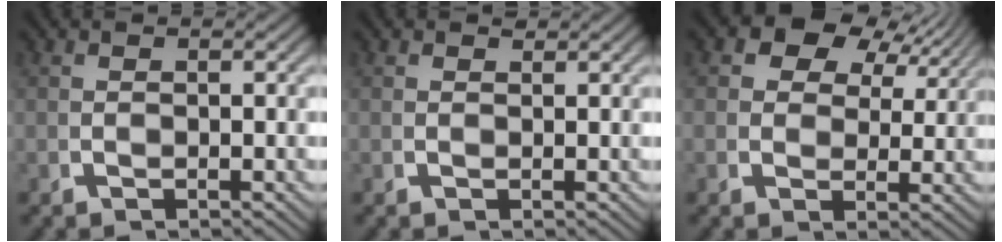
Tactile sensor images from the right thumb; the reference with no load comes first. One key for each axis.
{"total": 0.7, "fx": 0.6, "fy": 0.3, "fz": 0.1, "tx": 0.001, "ty": -0.001, "tz": 0.010}
{"total": 6.2, "fx": 3.2, "fy": 3.8, "fz": 3.6, "tx": -0.065, "ty": 0.002, "tz": 0.053}